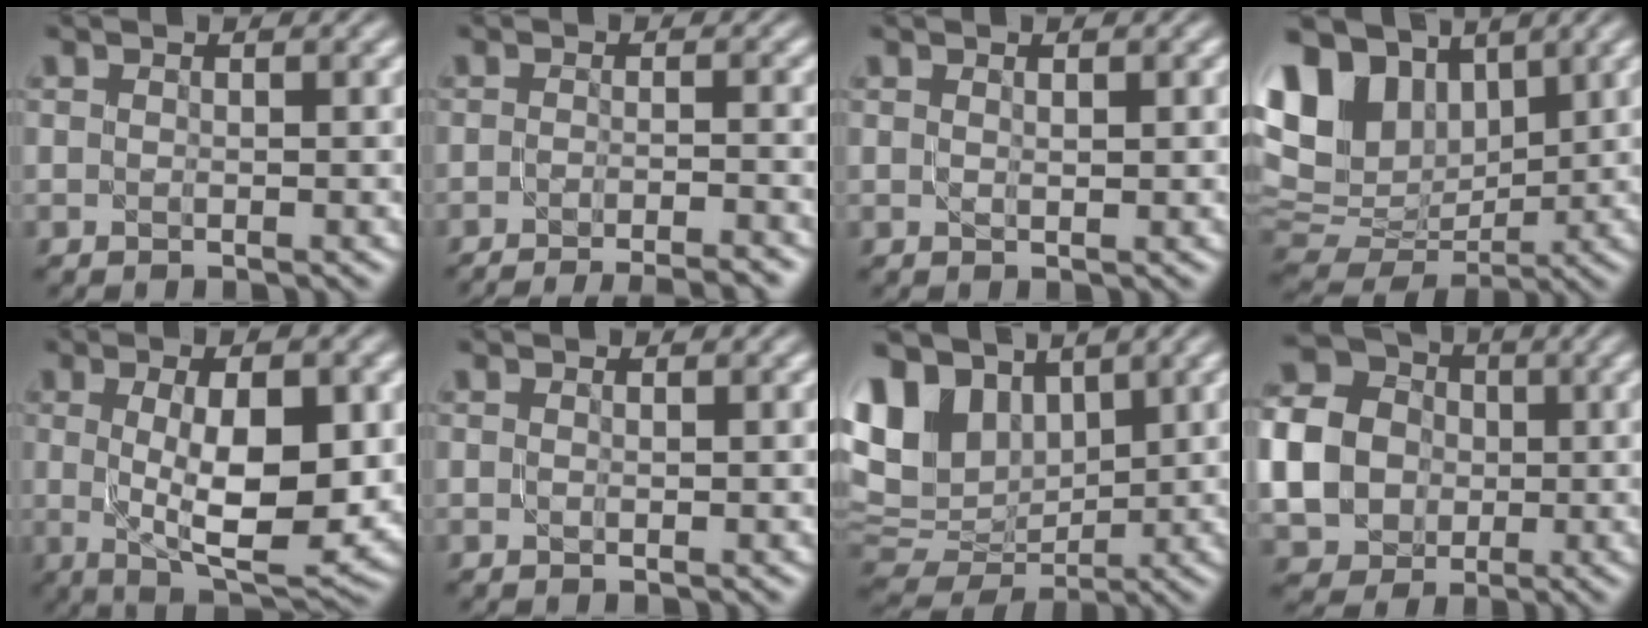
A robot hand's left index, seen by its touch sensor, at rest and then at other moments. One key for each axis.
{"total": 7.7, "fx": -6.5, "fy": 1.8, "fz": 3.7, "tx": -0.028, "ty": -0.005, "tz": -0.078}
{"total": 0.6, "fx": 0.3, "fy": 0.2, "fz": 0.5, "tx": -0.010, "ty": -0.001, "tz": 0.006}
{"total": 12.4, "fx": 5.3, "fy": 8.2, "fz": 7.6, "tx": -0.170, "ty": 0.023, "tz": 0.095}
{"total": 9.6, "fx": 0.3, "fy": 3.4, "fz": 8.9, "tx": -0.139, "ty": -0.005, "tz": 0.009}
{"total": 0.0}
{"total": 10.1, "fx": 4.0, "fy": 6.9, "fz": 6.2, "tx": -0.147, "ty": 0.011, "tz": 0.073}
{"total": 8.8, "fx": -0.3, "fy": 7.7, "fz": 4.2, "tx": -0.116, "ty": -0.001, "tz": -0.015}